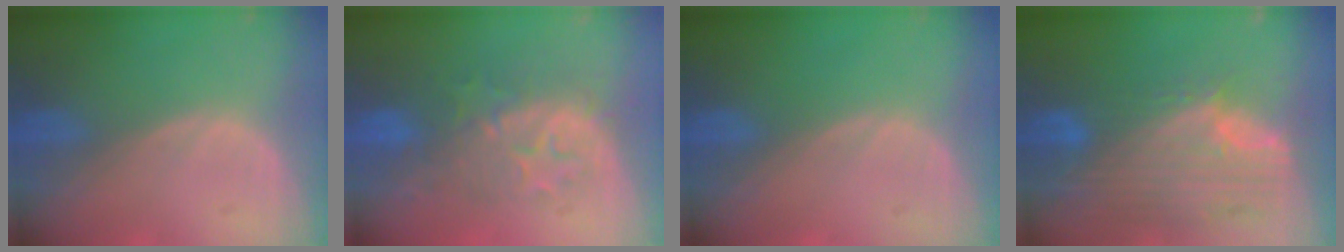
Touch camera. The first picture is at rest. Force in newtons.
{"total": 8.3, "press": 8.2, "slide": 1.8}
{"total": 0.0}
{"total": 12.0, "press": 10.2, "slide": 6.3}